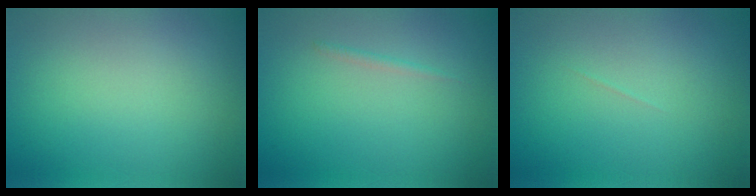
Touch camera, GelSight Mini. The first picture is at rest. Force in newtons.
{"total": 0.6, "press": 0.6, "slide": 0.1}
{"total": 0.0}